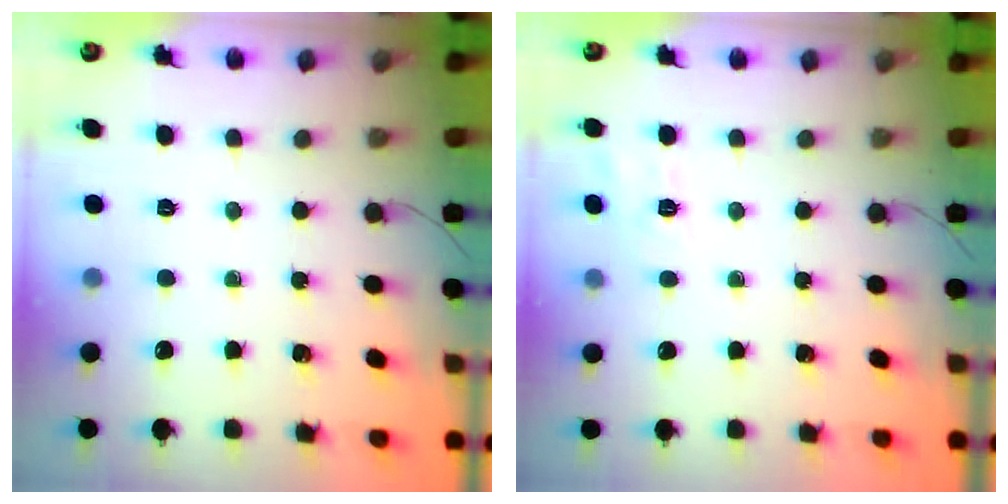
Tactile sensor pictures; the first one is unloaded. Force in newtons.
{"total": 7.2, "press": 6.8, "slide": 2.1}